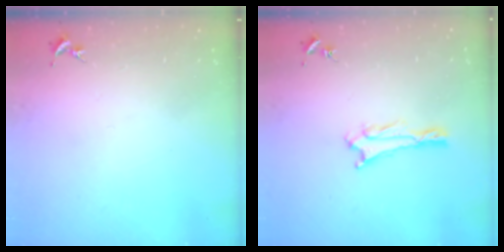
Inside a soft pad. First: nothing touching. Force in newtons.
{"total": 0.7, "press": 0.7, "slide": 0.1}